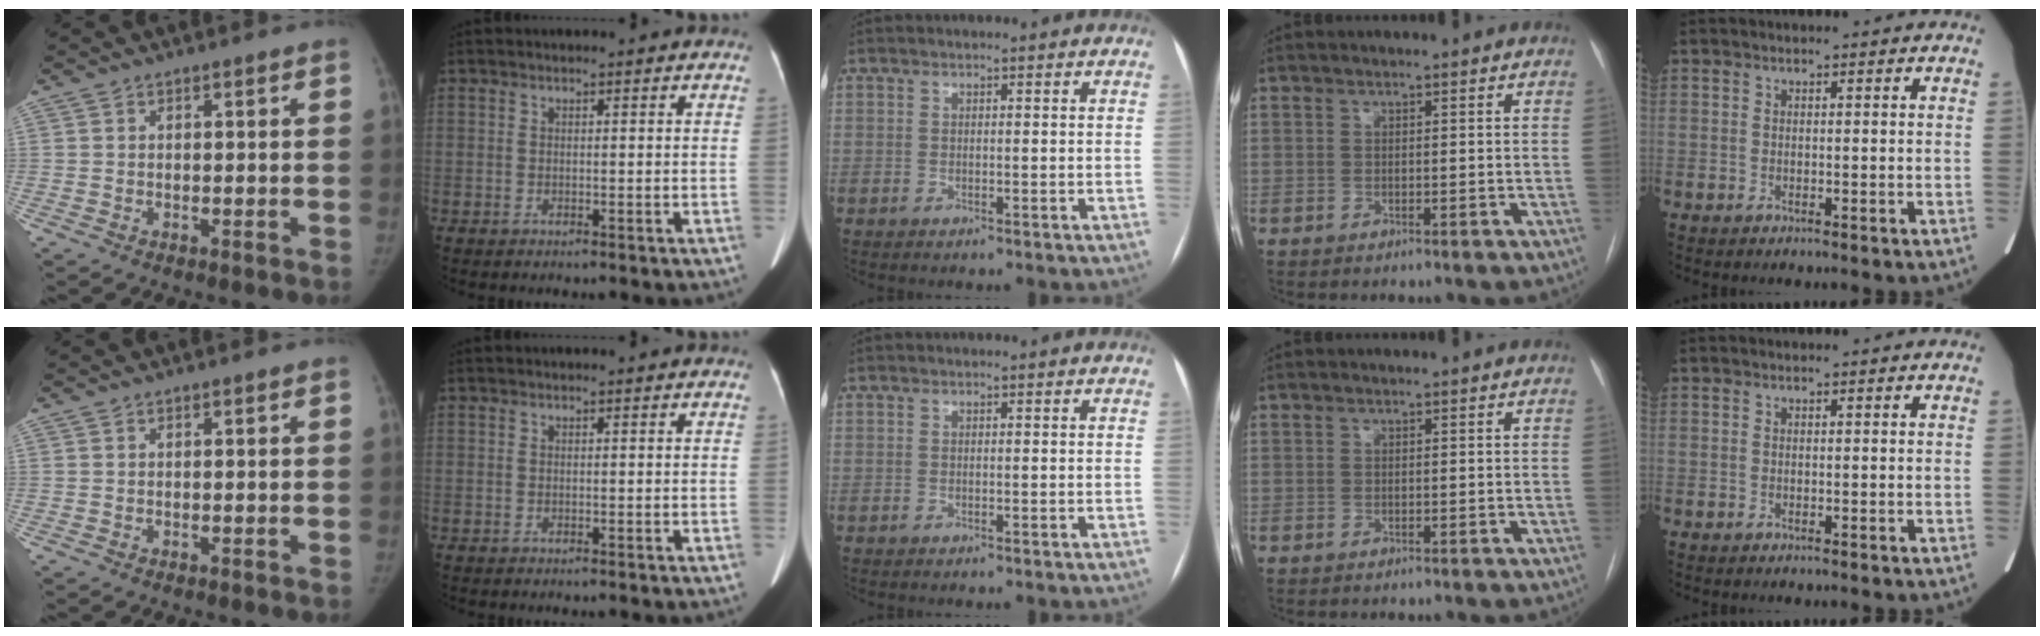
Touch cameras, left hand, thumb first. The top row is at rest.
{}